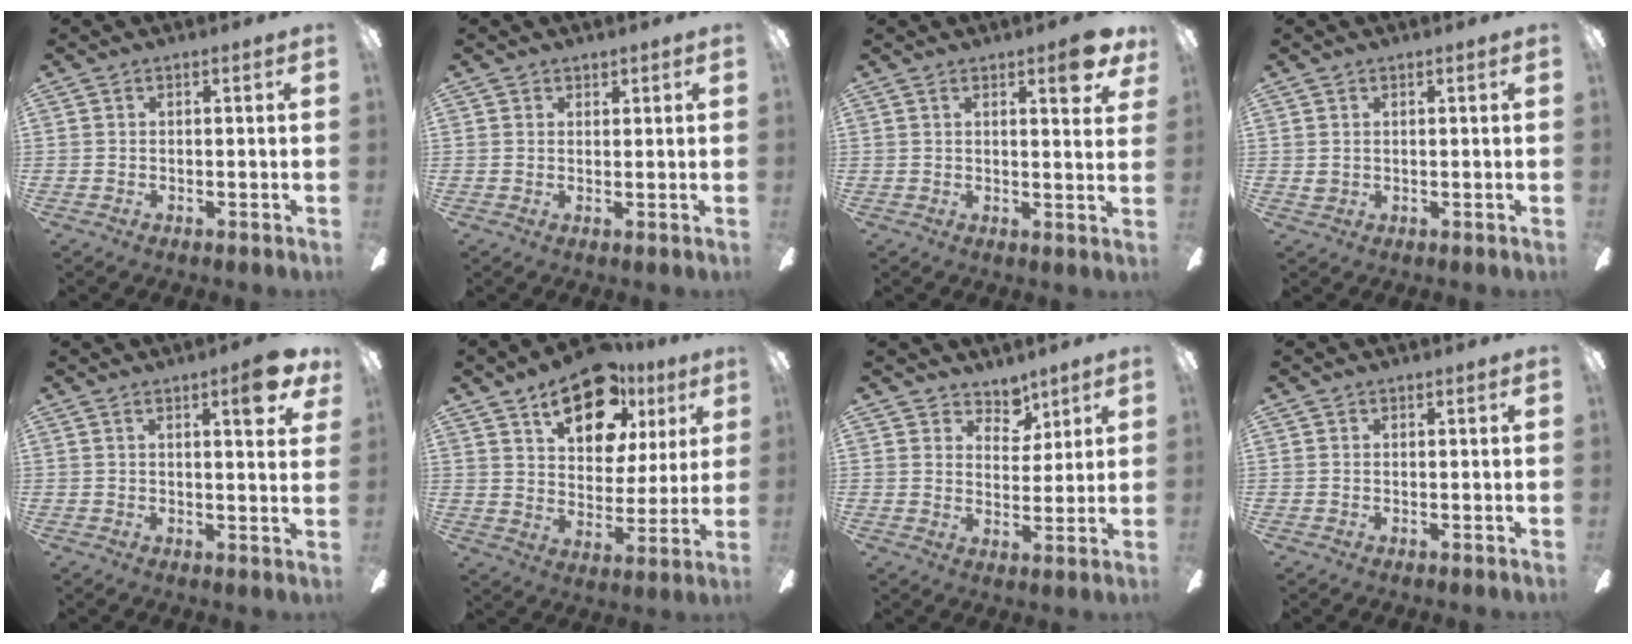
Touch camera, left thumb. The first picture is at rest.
{"total": 1.7, "force": [1.4, 0.9, -0.5], "torque": [0.017, -0.004, 0.026]}
{"total": 5.3, "force": [3.6, 1.0, 3.8], "torque": [-0.043, -0.020, 0.053]}
{"total": 1.2, "force": [0.6, 1.0, 0.0], "torque": [-0.003, 0.002, 0.011]}
{"total": 6.0, "force": [3.6, 1.1, 4.7], "torque": [-0.060, -0.015, 0.051]}
{"total": 17.0, "force": [10.5, 9.4, 9.5], "torque": [-0.133, -0.049, 0.182]}
{"total": 6.3, "force": [5.2, 3.6, 0.3], "torque": [-0.007, -0.033, 0.096]}
{"total": 0.6, "force": [0.3, 0.4, -0.4], "torque": [0.007, 0.000, 0.006]}